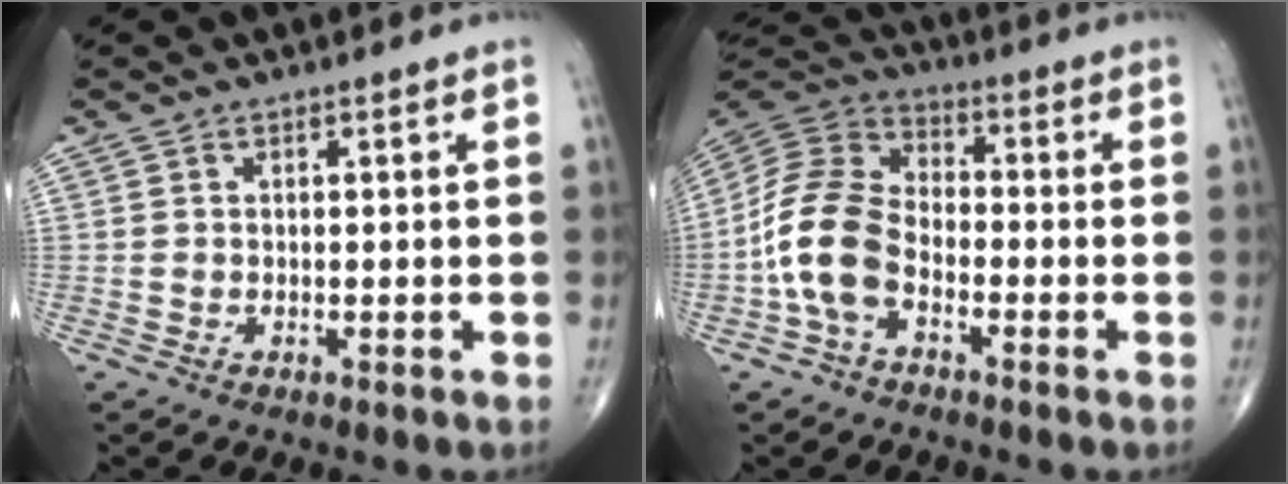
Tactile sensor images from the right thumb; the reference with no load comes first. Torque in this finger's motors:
{"motor_torque": [0.42, 0.31, 1.23, -0.21, 0.48]}